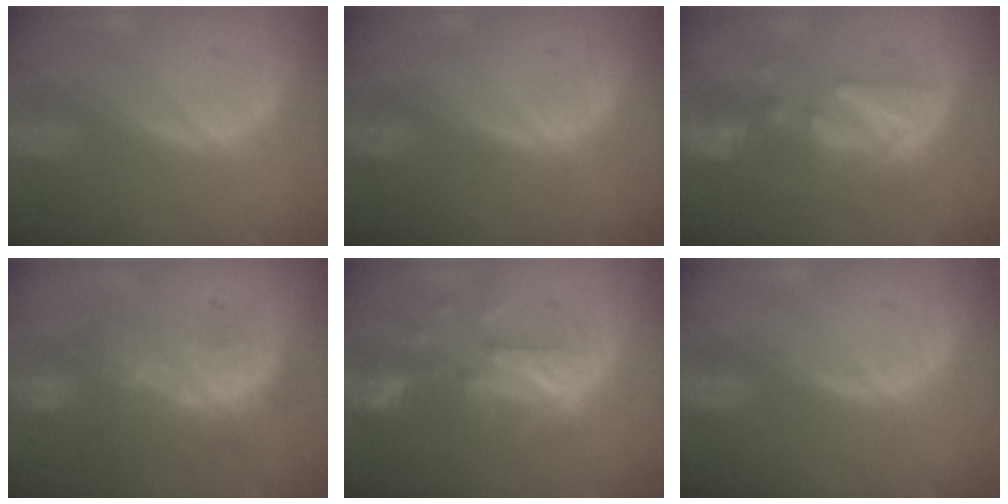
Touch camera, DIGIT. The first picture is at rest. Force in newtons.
{"total": 0.0}
{"total": 8.2, "press": 7.5, "slide": 3.1}
{"total": 8.7, "press": 8.1, "slide": 3.2}
{"total": 10.0, "press": 8.7, "slide": 4.8}
{"total": 0.6, "press": 0.6, "slide": 0.1}